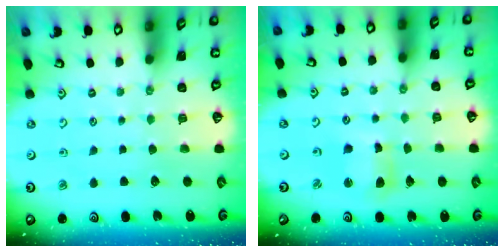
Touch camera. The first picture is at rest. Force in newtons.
{"total": 6.5, "press": 6.4, "slide": 0.9}